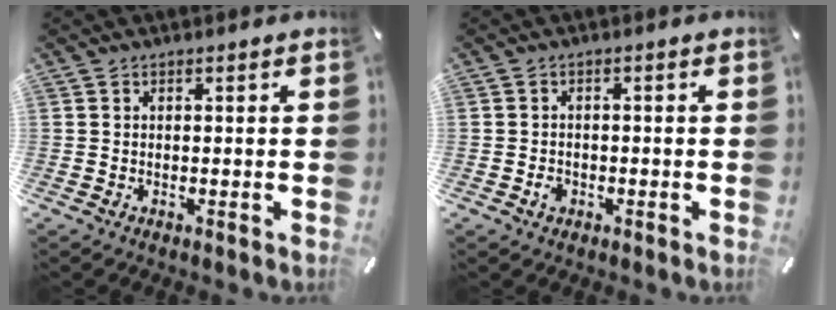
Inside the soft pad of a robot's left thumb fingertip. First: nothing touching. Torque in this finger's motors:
{"motor_torque": [0.17, 0.12, 0.09, 0.11, 0.00]}